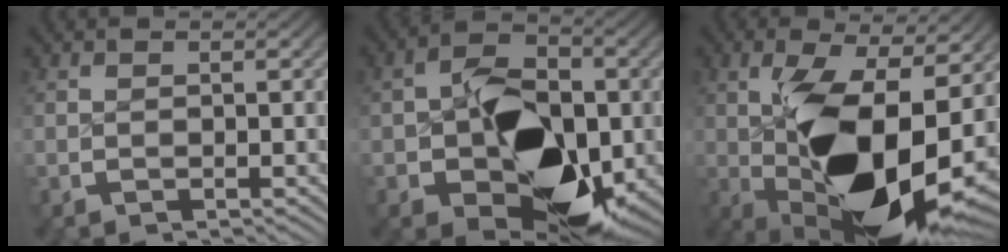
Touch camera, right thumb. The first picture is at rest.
{"total": 15.6, "force": [-2.5, 10.1, 11.6], "torque": [-0.196, -0.057, -0.019]}
{"total": 18.3, "force": [-2.0, 9.3, 15.7], "torque": [-0.271, -0.040, -0.006]}